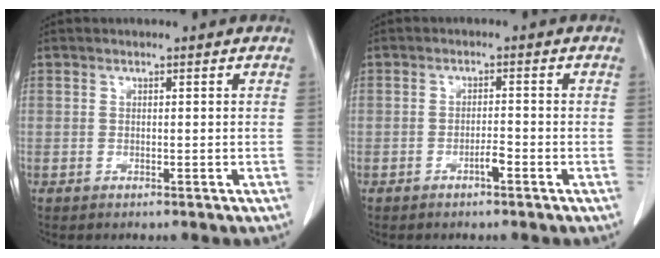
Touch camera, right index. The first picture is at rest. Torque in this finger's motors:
{"motor_torque": [0.78, 0.12, 0.14, 0.06]}